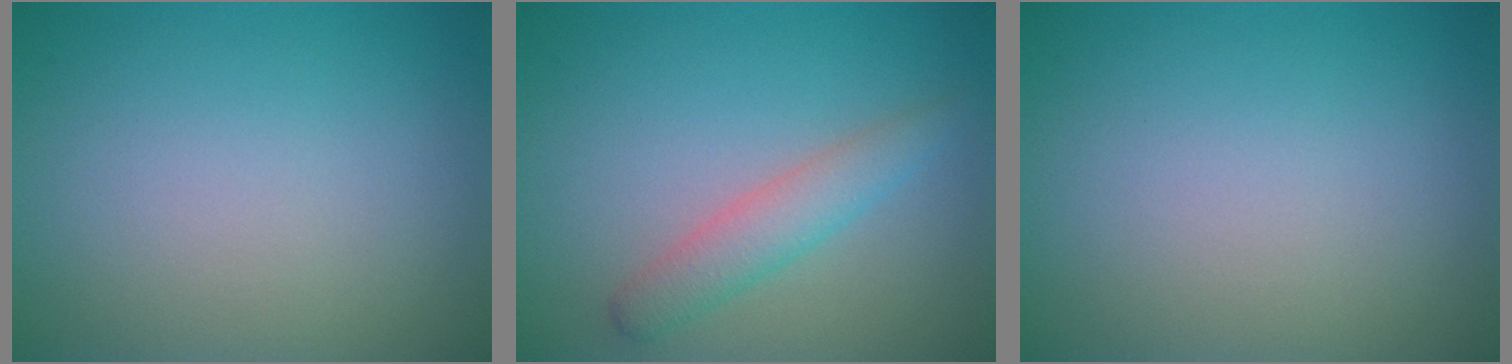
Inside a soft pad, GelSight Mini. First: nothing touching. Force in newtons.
{"total": 2.7, "press": 2.7, "slide": 0.1}
{"total": 0.0}